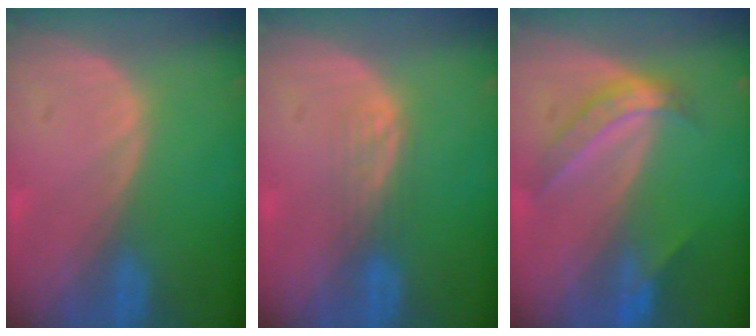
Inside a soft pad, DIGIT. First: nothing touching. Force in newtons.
{"total": 2.4, "press": 2.3, "slide": 0.4}
{"total": 5.7, "press": 4.8, "slide": 3.1}